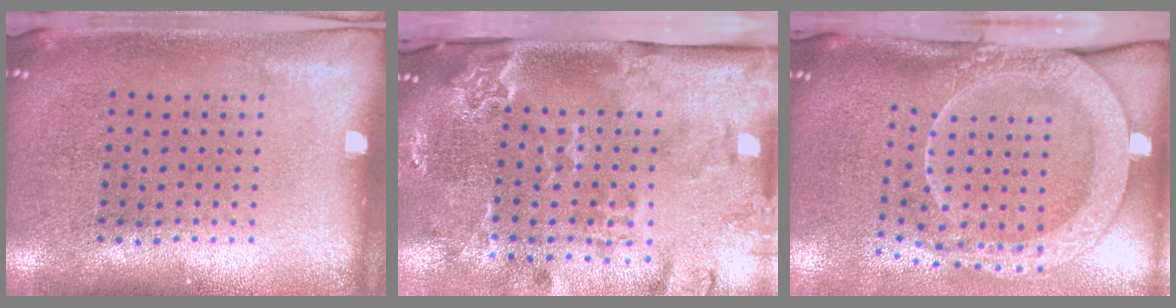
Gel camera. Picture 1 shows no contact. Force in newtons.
{"total": 3.5, "press": 2.4, "slide": 2.5}
{"total": 3.0, "press": 2.1, "slide": 2.1}